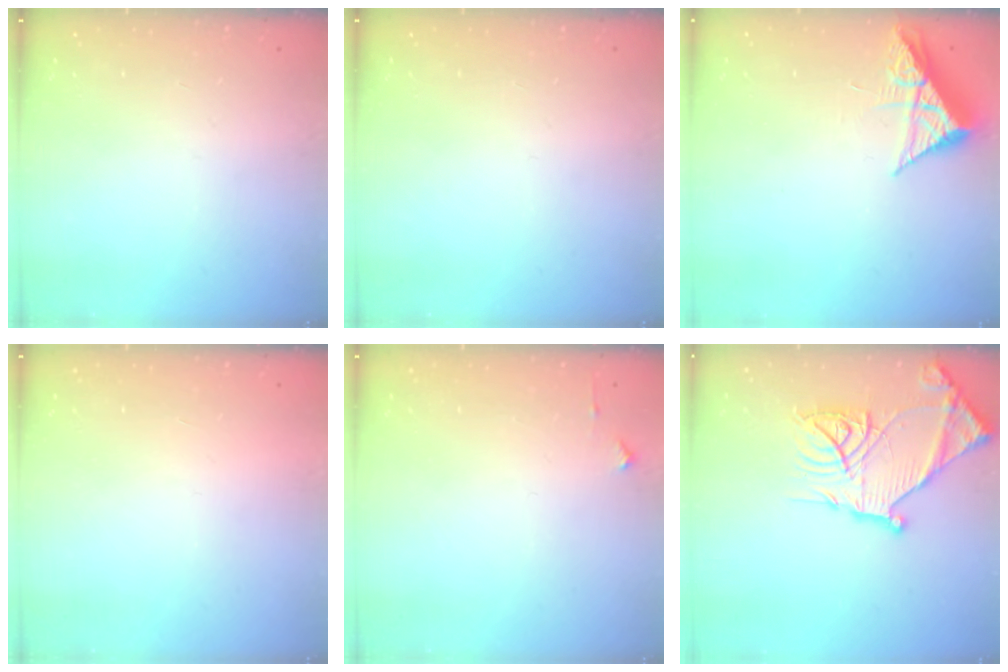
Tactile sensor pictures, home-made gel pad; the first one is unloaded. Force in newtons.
{"total": 0.0}
{"total": 7.0, "press": 7.0, "slide": 0.3}
{"total": 1.6, "press": 1.6, "slide": 0.1}
{"total": 3.0, "press": 3.0, "slide": 0.4}
{"total": 22.8, "press": 22.6, "slide": 2.3}